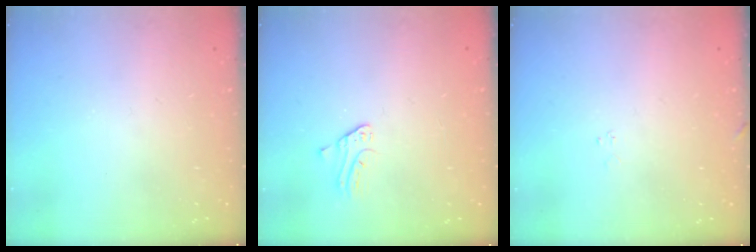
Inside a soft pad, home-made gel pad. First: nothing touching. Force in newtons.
{"total": 2.2, "press": 2.2, "slide": 0.3}
{"total": 3.5, "press": 3.5, "slide": 0.1}